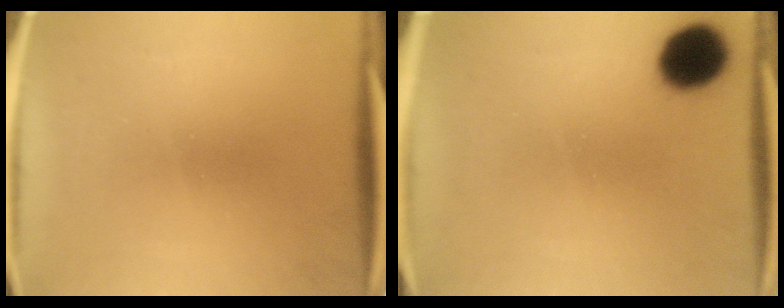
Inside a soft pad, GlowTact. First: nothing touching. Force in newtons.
{"total": 10.8}